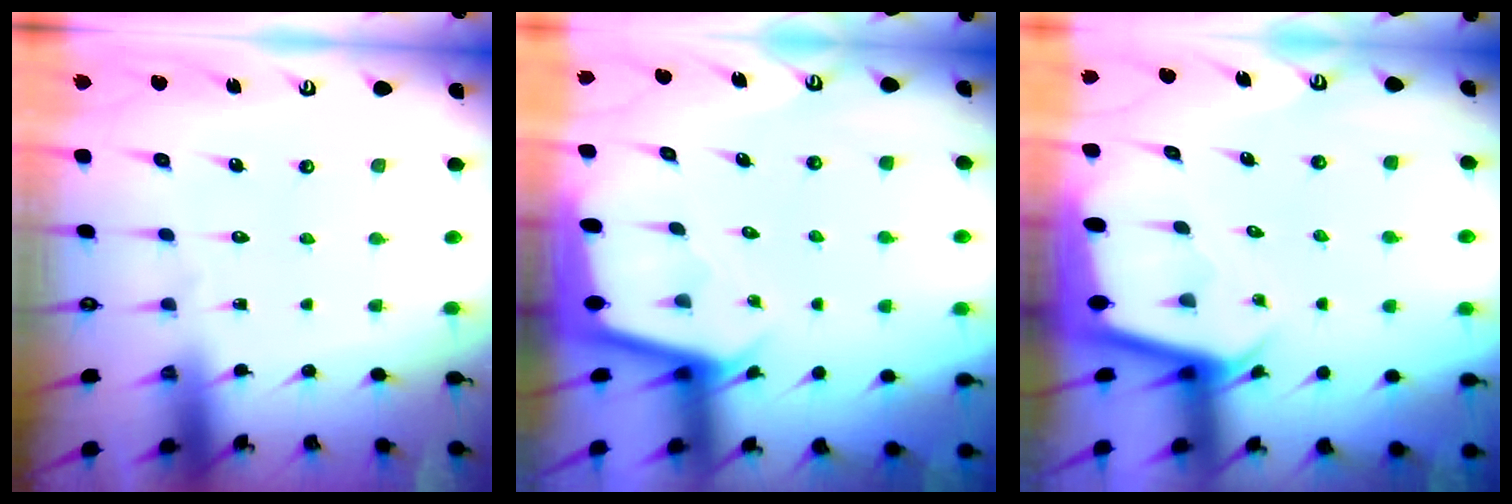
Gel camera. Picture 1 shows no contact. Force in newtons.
{"total": 2.3, "press": 2.3, "slide": 0.1}
{"total": 2.4, "press": 2.4, "slide": 0.2}